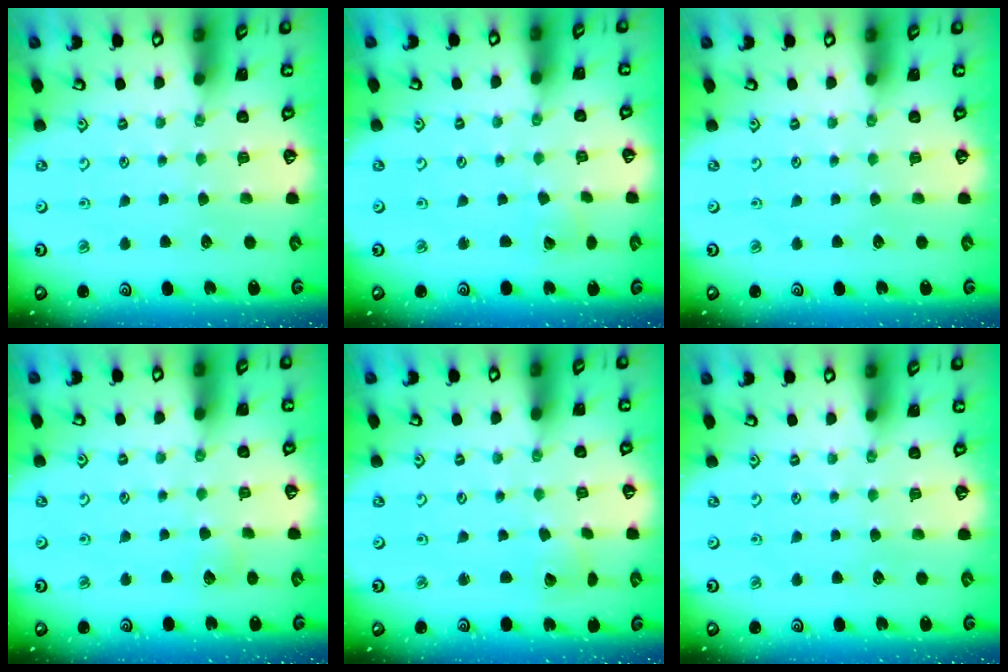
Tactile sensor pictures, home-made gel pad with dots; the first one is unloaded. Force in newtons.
{"total": 2.8, "press": 2.8, "slide": 0.0}
{"total": 0.0}
{"total": 4.9, "press": 4.8, "slide": 0.5}
{"total": 2.3, "press": 2.3, "slide": 0.3}
{"total": 0.0}